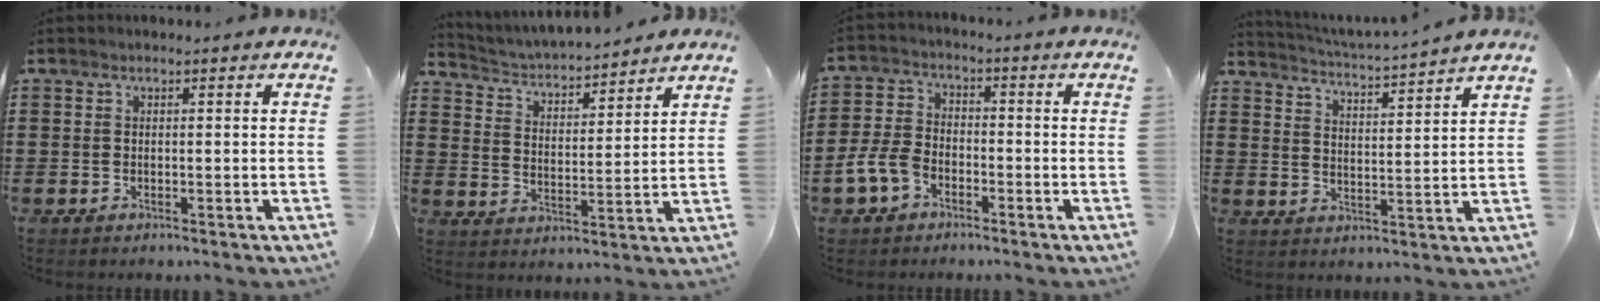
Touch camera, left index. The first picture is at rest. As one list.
[{"total": 3.6, "force": [3.6, 0.2, 0.4], "torque": [-0.030, -0.033, 0.056]}, {"total": 5.9, "force": [-3.2, 3.5, 3.5], "torque": [-0.095, 0.003, -0.070]}, {"total": 3.4, "force": [3.2, -0.9, 0.7], "torque": [-0.031, -0.030, 0.049]}]